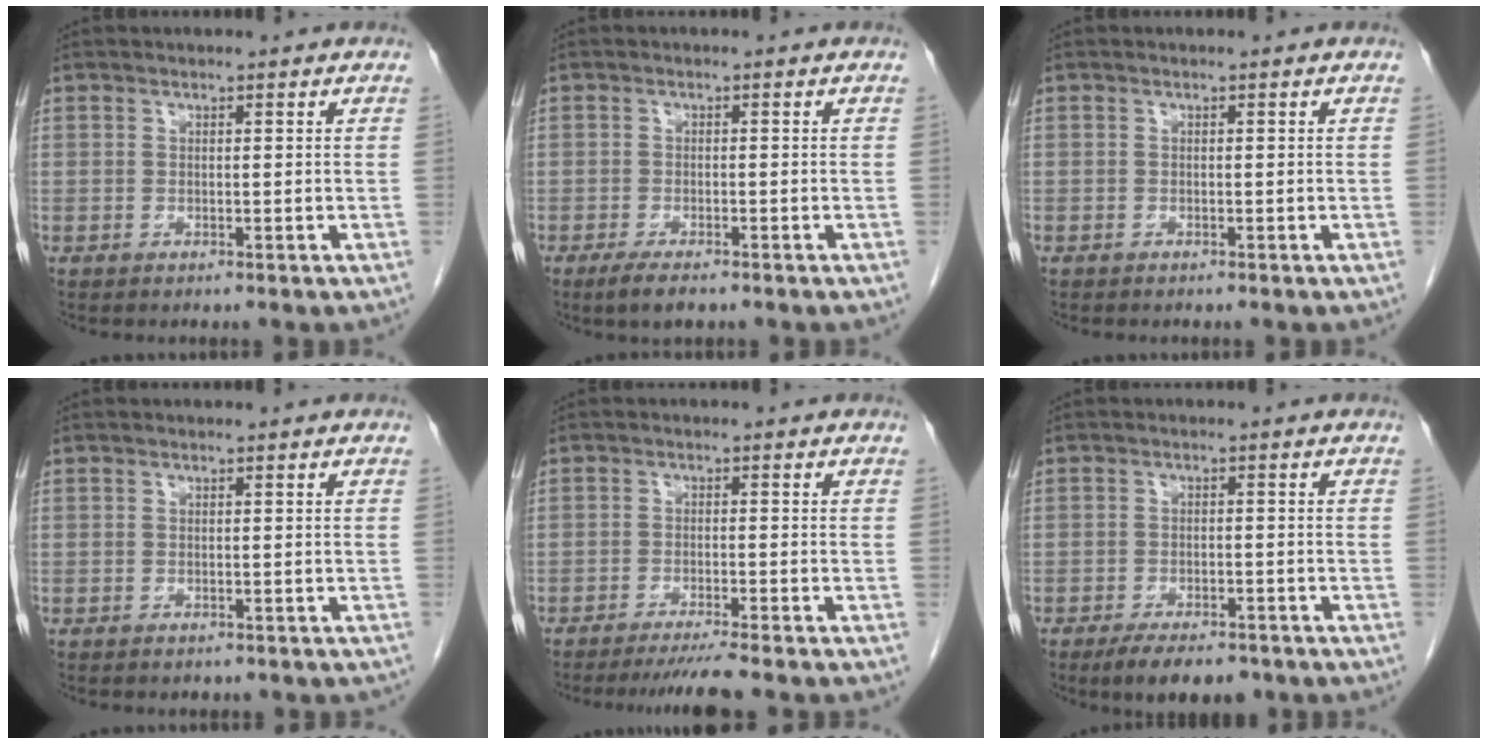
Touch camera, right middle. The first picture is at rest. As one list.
[{"total": 3.4, "force": [-2.4, 0.8, 2.3], "torque": [-0.043, -0.006, -0.039]}, {"total": 0.0}, {"total": 2.5, "force": [-2.1, 1.2, 0.9], "torque": [-0.013, -0.003, -0.019]}, {"total": 6.0, "force": [-5.2, -1.0, 2.8], "torque": [-0.032, -0.018, -0.081]}, {"total": 7.2, "force": [-5.4, 2.7, 3.8], "torque": [-0.055, -0.004, -0.081]}]